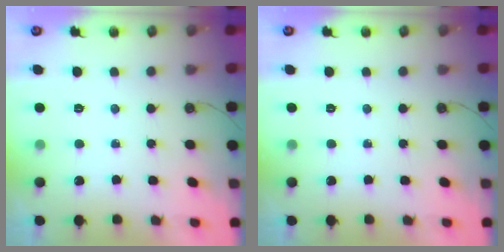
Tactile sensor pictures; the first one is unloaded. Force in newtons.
{"total": 0.0}